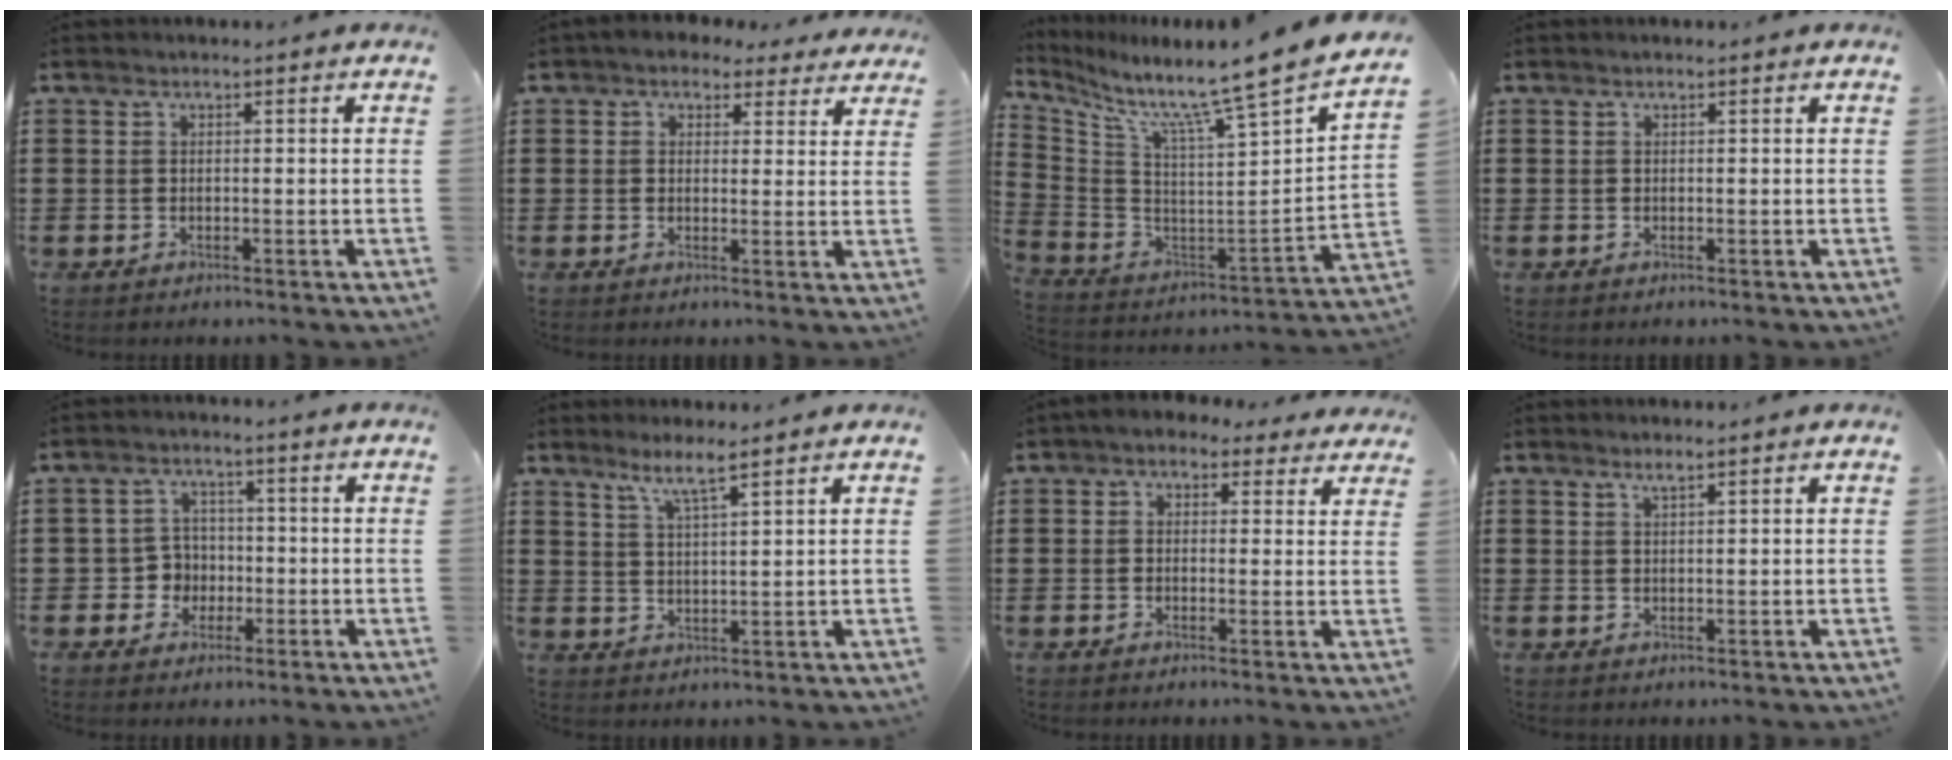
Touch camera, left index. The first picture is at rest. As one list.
[{"total": 3.8, "force": [3.2, 1.7, 1.1], "torque": [-0.025, -0.005, 0.058]}, {"total": 8.3, "force": [7.1, -1.5, 3.9], "torque": [-0.093, -0.089, 0.100]}, {"total": 0.0}, {"total": 4.3, "force": [-1.0, 4.0, 1.2], "torque": [-0.037, 0.008, -0.020]}, {"total": 4.1, "force": [3.4, -0.3, 2.4], "torque": [-0.055, -0.007, 0.060]}, {"total": 2.3, "force": [1.5, 1.5, 0.9], "torque": [-0.018, 0.002, 0.024]}, {"total": 1.6, "force": [1.3, -0.1, 0.9], "torque": [-0.018, -0.001, 0.025]}]